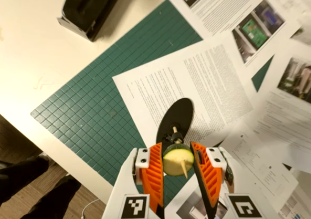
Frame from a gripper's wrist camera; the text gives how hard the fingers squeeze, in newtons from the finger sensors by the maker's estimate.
{"total": 10.1, "left": 9.8, "right": 10.4}